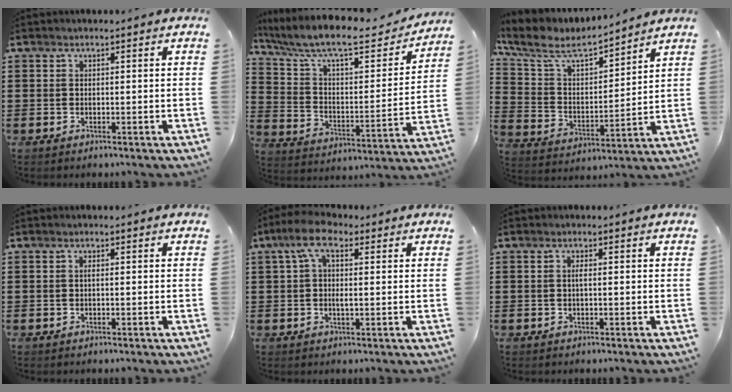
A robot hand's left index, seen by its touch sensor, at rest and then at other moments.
{"total": 10.1, "force": [8.0, 1.8, 5.8], "torque": [-0.146, -0.049, 0.134]}
{"total": 7.3, "force": [6.2, 1.8, 3.3], "torque": [-0.096, -0.039, 0.102]}
{"total": 0.6, "force": [0.0, 0.1, 0.6], "torque": [-0.011, -0.001, 0.001]}
{"total": 5.5, "force": [1.6, 2.2, 4.8], "torque": [-0.102, 0.008, 0.022]}
{"total": 1.0, "force": [0.0, 0.1, 1.0], "torque": [-0.020, 0.001, -0.001]}